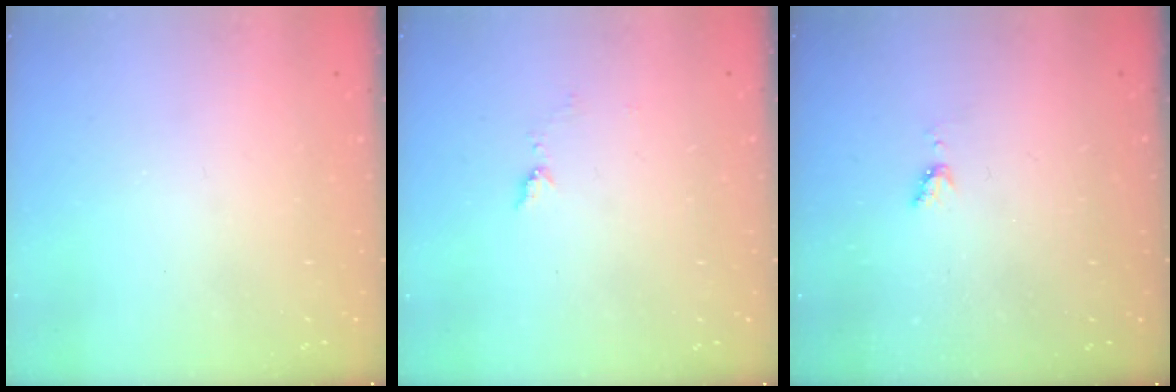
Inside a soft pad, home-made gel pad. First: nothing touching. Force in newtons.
{"total": 4.6, "press": 4.5, "slide": 0.5}
{"total": 4.0, "press": 4.0, "slide": 0.5}